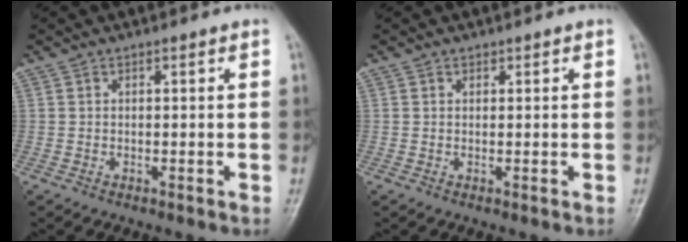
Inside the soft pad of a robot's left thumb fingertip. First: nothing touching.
{"total": 0.5, "force": [0.3, 0.4, 0.1], "torque": [0.000, -0.002, 0.004]}